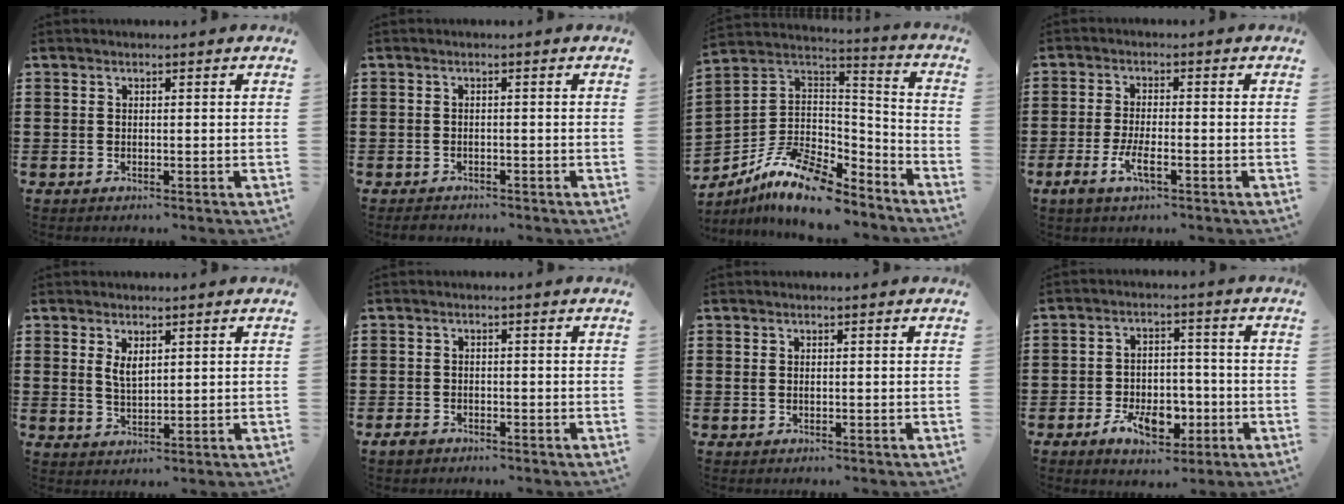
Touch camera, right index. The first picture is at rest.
{"total": 1.1, "force": [-1.1, 0.3, 0.1], "torque": [-0.005, 0.000, -0.024]}
{"total": 11.3, "force": [-8.3, 4.5, 6.2], "torque": [-0.139, 0.021, -0.162]}
{"total": 4.2, "force": [-1.9, 1.1, 3.6], "torque": [-0.079, -0.006, -0.040]}
{"total": 2.7, "force": [1.4, 1.2, 2.0], "torque": [-0.043, 0.003, 0.024]}
{"total": 1.6, "force": [-1.3, 0.8, 0.4], "torque": [-0.020, -0.002, -0.030]}
{"total": 0.6, "force": [0.1, 0.3, 0.4], "torque": [-0.011, 0.000, 0.001]}
{"total": 7.6, "force": [-3.3, 4.5, 5.1], "torque": [-0.093, 0.009, -0.060]}